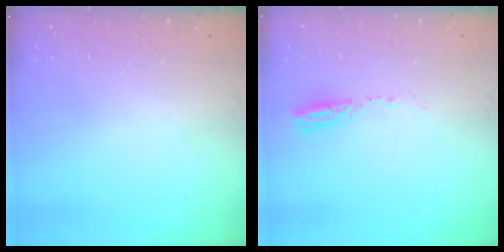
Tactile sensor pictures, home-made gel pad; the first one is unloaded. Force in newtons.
{"total": 3.1, "press": 3.0, "slide": 0.7}